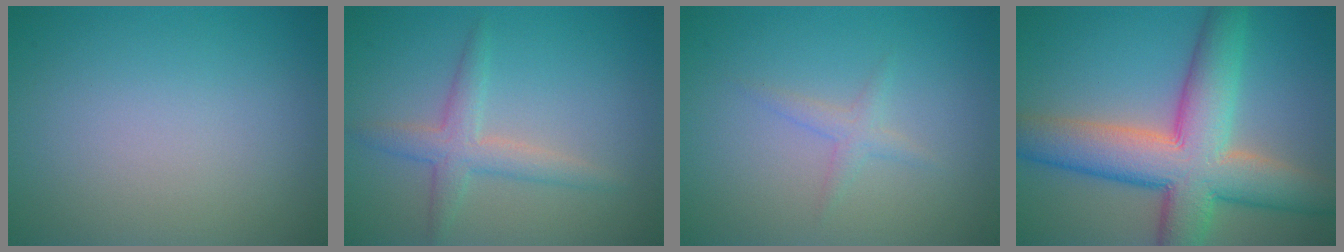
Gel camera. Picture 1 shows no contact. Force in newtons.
{"total": 2.8, "press": 2.8, "slide": 0.0}
{"total": 1.3, "press": 1.3, "slide": 0.1}
{"total": 10.6, "press": 10.6, "slide": 0.5}